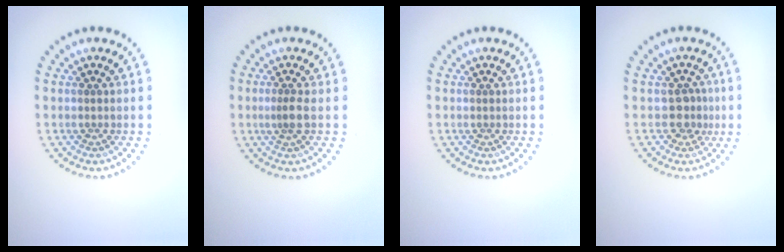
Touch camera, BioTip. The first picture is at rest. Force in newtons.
{"total": 1.2, "press": 0.8, "slide": 0.9}
{"total": 0.0}
{"total": 1.9, "press": 1.5, "slide": 1.0}